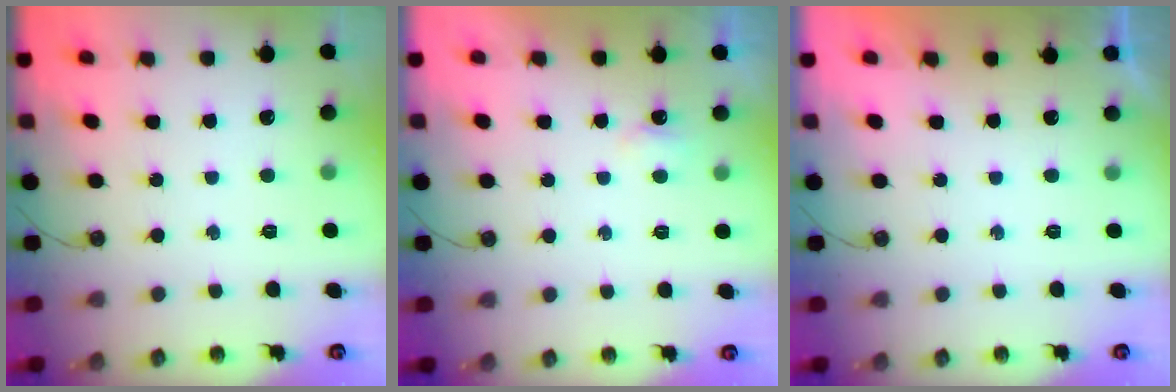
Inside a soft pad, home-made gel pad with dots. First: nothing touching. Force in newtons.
{"total": 2.7, "press": 2.6, "slide": 0.5}
{"total": 0.0}